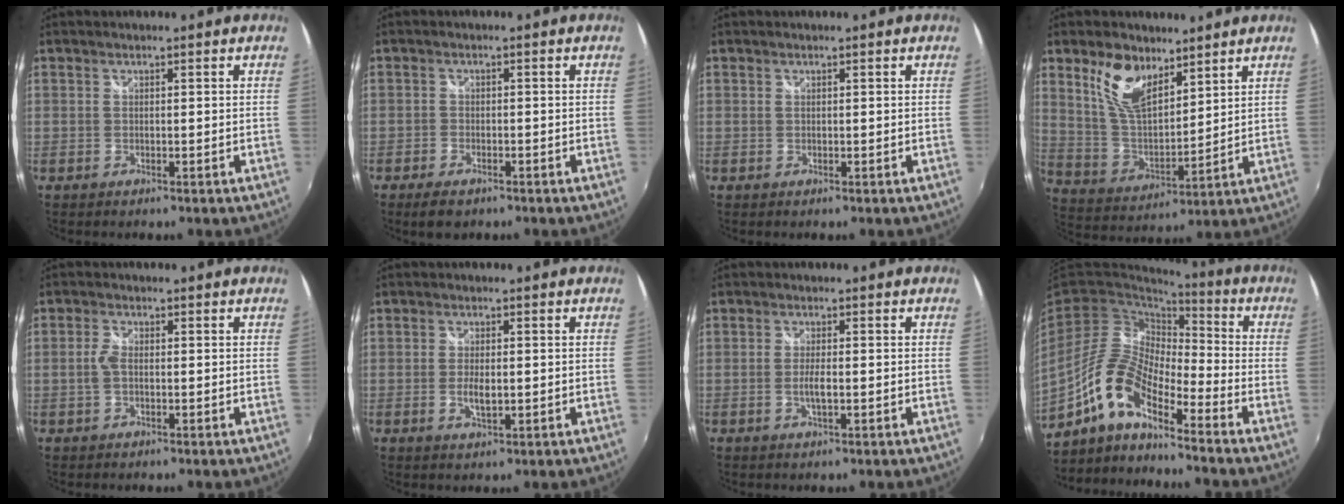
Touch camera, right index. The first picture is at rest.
{"total": 4.1, "force": [-2.9, 2.1, 2.1], "torque": [-0.054, -0.010, -0.049]}
{"total": 0.0}
{"total": 11.8, "force": [7.2, 5.7, 7.5], "torque": [-0.149, 0.008, 0.146]}
{"total": 2.7, "force": [-0.3, 1.4, 2.3], "torque": [-0.052, 0.003, -0.007]}
{"total": 3.6, "force": [-0.6, 1.6, 3.2], "torque": [-0.061, -0.005, -0.008]}
{"total": 2.8, "force": [-0.6, 0.5, 2.7], "torque": [-0.052, -0.003, -0.011]}
{"total": 11.5, "force": [-7.4, 3.7, 7.9], "torque": [-0.157, 0.010, -0.155]}